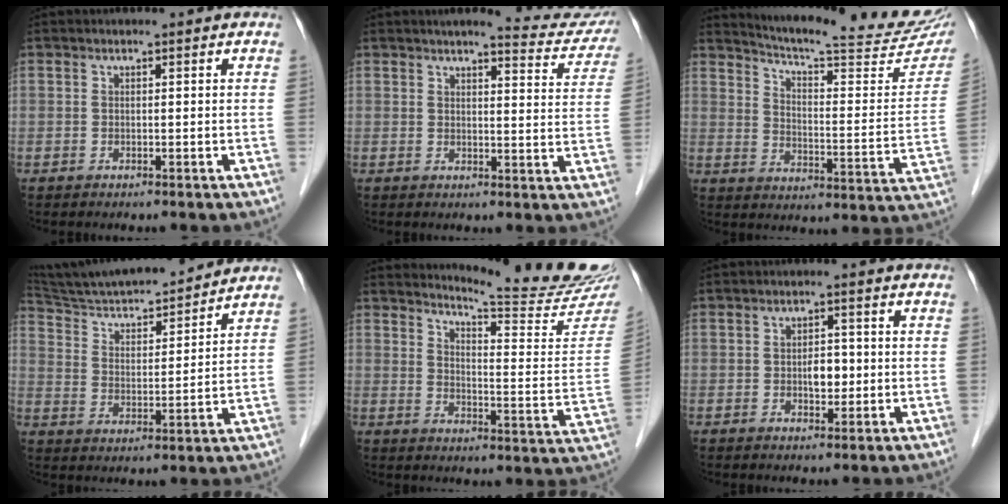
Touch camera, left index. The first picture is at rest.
{"total": 9.6, "force": [9.1, 1.0, 2.6], "torque": [-0.017, -0.029, 0.086]}
{"total": 23.2, "force": [21.3, 1.1, 9.1], "torque": [-0.133, -0.072, 0.268]}
{"total": 18.3, "force": [16.9, 1.9, 6.6], "torque": [-0.114, 0.013, 0.274]}
{"total": 17.7, "force": [17.0, -1.1, 5.0], "torque": [-0.080, -0.119, 0.207]}
{"total": 3.1, "force": [-0.6, 1.8, 2.5], "torque": [-0.039, 0.001, -0.006]}